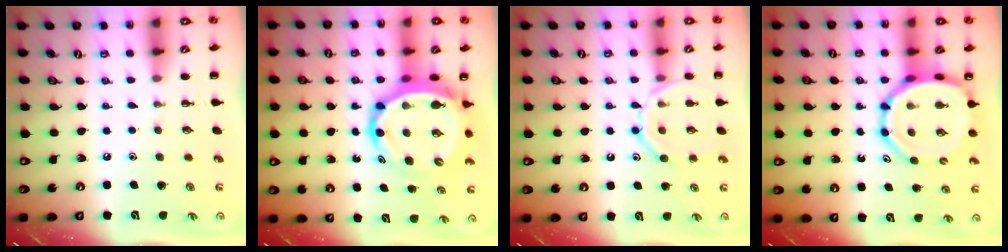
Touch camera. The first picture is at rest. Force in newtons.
{"total": 12.4, "press": 11.9, "slide": 3.5}
{"total": 12.6, "press": 12.5, "slide": 1.0}
{"total": 12.5, "press": 11.9, "slide": 3.7}